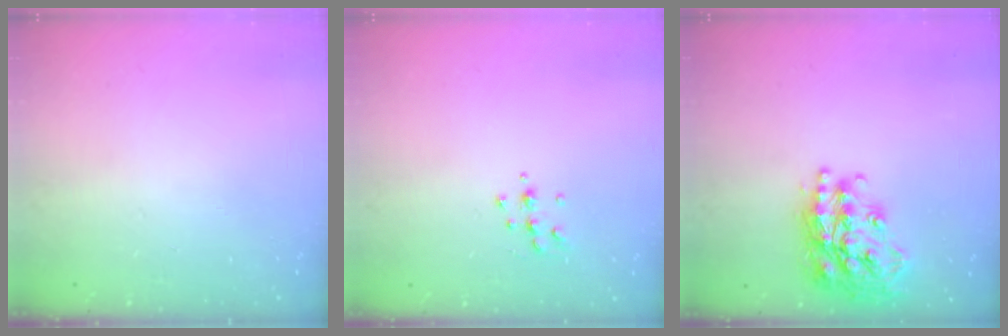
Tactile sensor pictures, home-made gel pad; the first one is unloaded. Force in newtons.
{"total": 6.3, "press": 6.2, "slide": 1.0}
{"total": 21.9, "press": 21.8, "slide": 1.8}